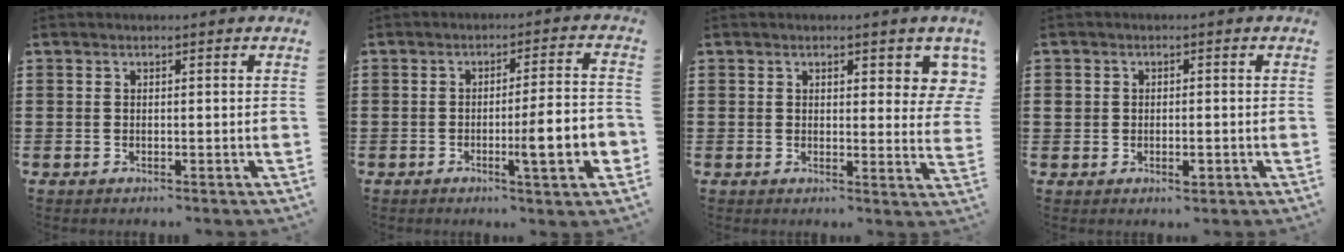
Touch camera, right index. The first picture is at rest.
{"total": 9.0, "force": [-2.4, 1.1, 8.6], "torque": [-0.130, -0.008, -0.040]}
{"total": 3.5, "force": [2.1, 1.5, 2.4], "torque": [-0.029, -0.001, 0.033]}
{"total": 2.3, "force": [-0.6, 1.6, 1.6], "torque": [-0.032, 0.001, -0.012]}